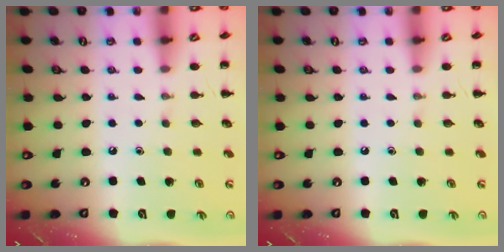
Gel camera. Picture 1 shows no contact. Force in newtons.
{"total": 0.0}